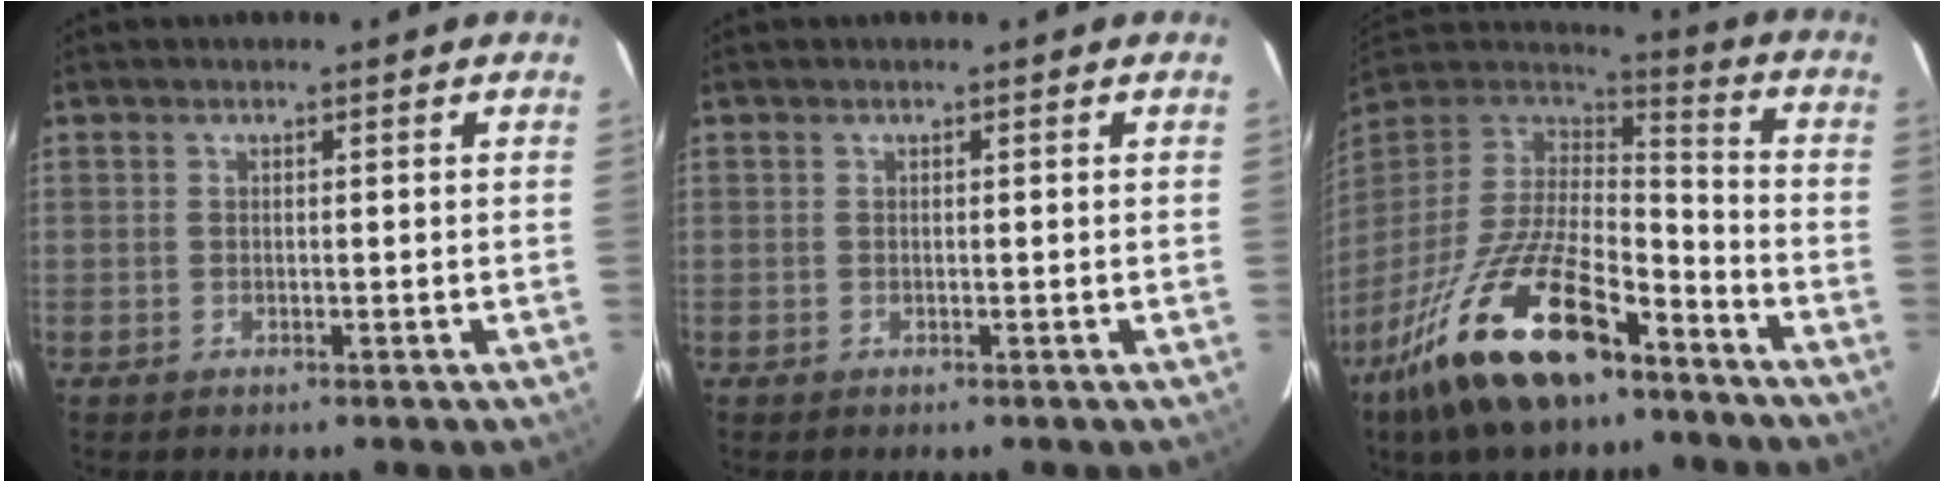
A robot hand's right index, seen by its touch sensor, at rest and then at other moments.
{"total": 0.0}
{"total": 24.1, "force": [-14.6, 9.5, 16.6], "torque": [-0.333, -0.031, -0.256]}